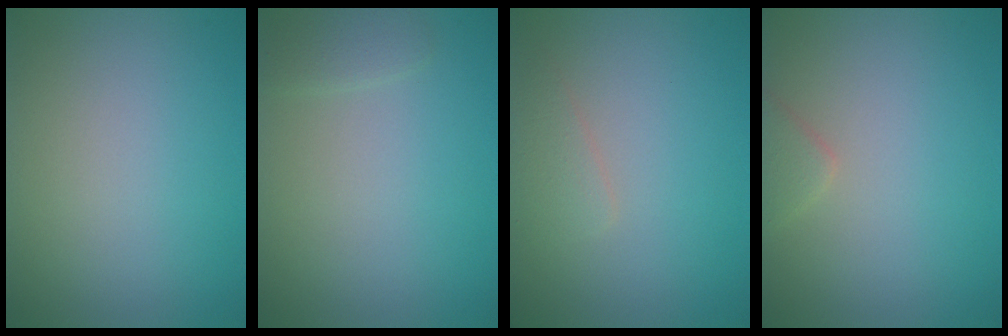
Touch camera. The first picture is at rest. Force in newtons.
{"total": 1.0, "press": 1.0, "slide": 0.2}
{"total": 1.3, "press": 1.3, "slide": 0.1}
{"total": 1.3, "press": 1.3, "slide": 0.1}